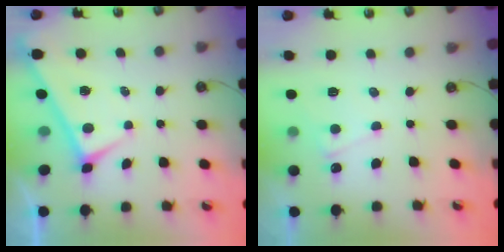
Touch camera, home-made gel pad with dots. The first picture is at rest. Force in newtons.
{"total": 5.0, "press": 5.0, "slide": 0.5}